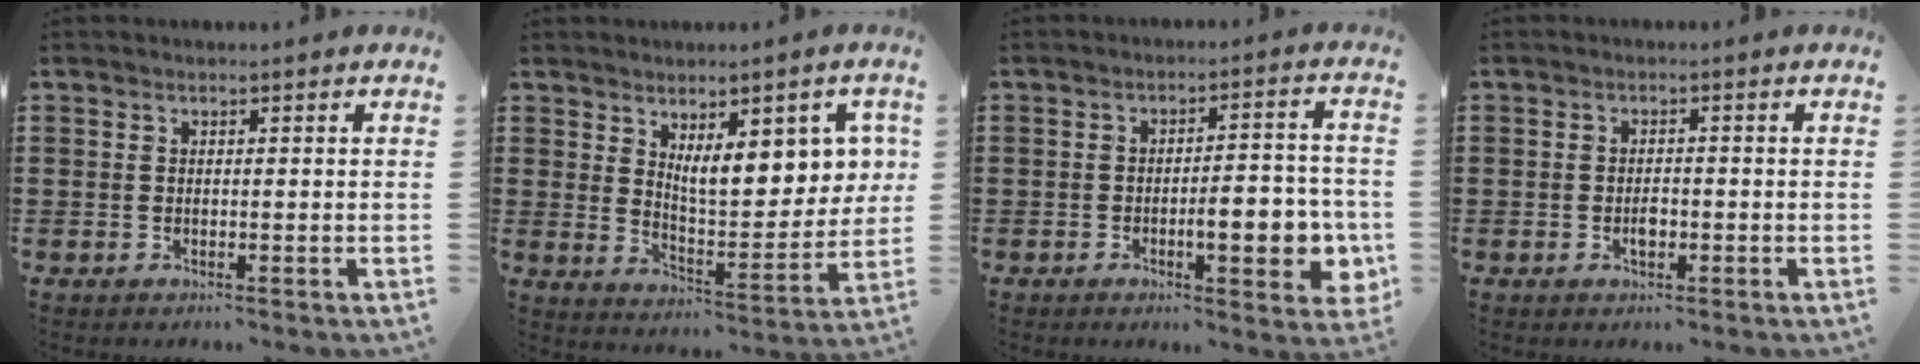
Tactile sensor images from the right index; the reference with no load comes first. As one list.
[{"total": 8.7, "force": [4.3, 3.6, 6.6], "torque": [-0.116, -0.011, 0.073]}, {"total": 8.0, "force": [-2.1, 2.5, 7.4], "torque": [-0.095, -0.008, -0.036]}, {"total": 1.9, "force": [-0.6, 0.7, 1.6], "torque": [-0.032, 0.001, -0.010]}]